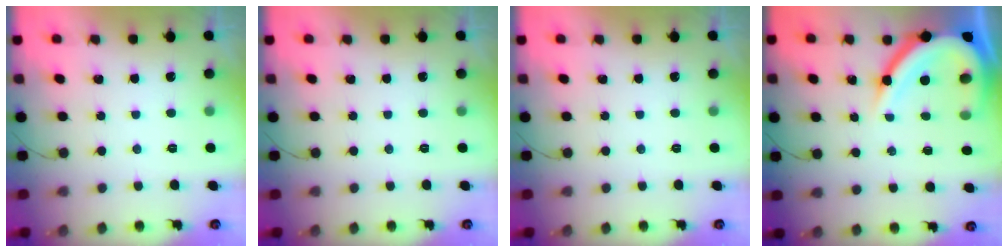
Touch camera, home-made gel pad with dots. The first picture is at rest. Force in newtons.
{"total": 0.0}
{"total": 0.0}
{"total": 15.6, "press": 15.6, "slide": 1.3}